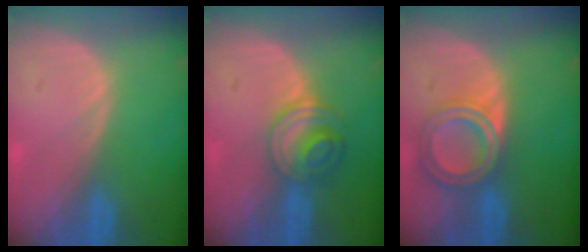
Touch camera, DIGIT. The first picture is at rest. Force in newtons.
{"total": 6.0, "press": 5.4, "slide": 2.6}
{"total": 6.7, "press": 6.0, "slide": 3.2}